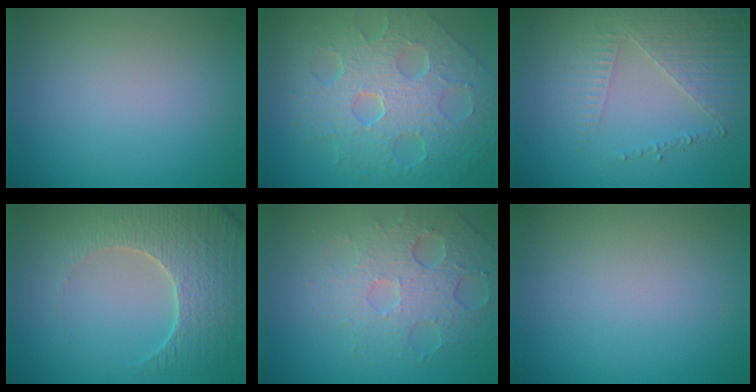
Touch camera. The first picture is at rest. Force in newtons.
{"total": 8.7, "press": 6.1, "slide": 6.1}
{"total": 4.4, "press": 2.9, "slide": 3.3}
{"total": 5.2, "press": 4.7, "slide": 2.2}
{"total": 4.9, "press": 4.1, "slide": 2.6}
{"total": 0.0}